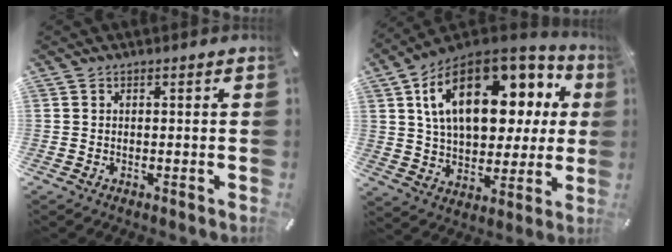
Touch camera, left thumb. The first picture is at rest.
{"total": 22.6, "force": [8.7, 13.1, 16.2], "torque": [-0.293, -0.043, 0.143]}